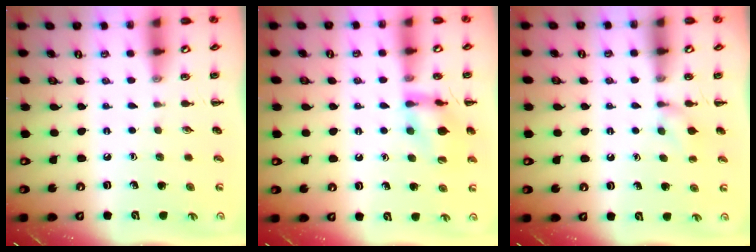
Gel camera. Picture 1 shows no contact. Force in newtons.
{"total": 14.4, "press": 14.3, "slide": 2.2}
{"total": 3.6, "press": 3.3, "slide": 1.4}